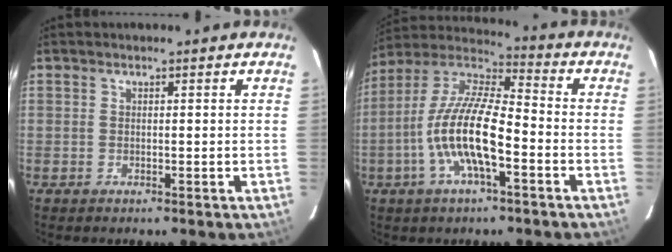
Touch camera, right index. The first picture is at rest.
{"total": 15.1, "force": [-4.9, 4.2, 13.6], "torque": [-0.270, -0.002, -0.099]}